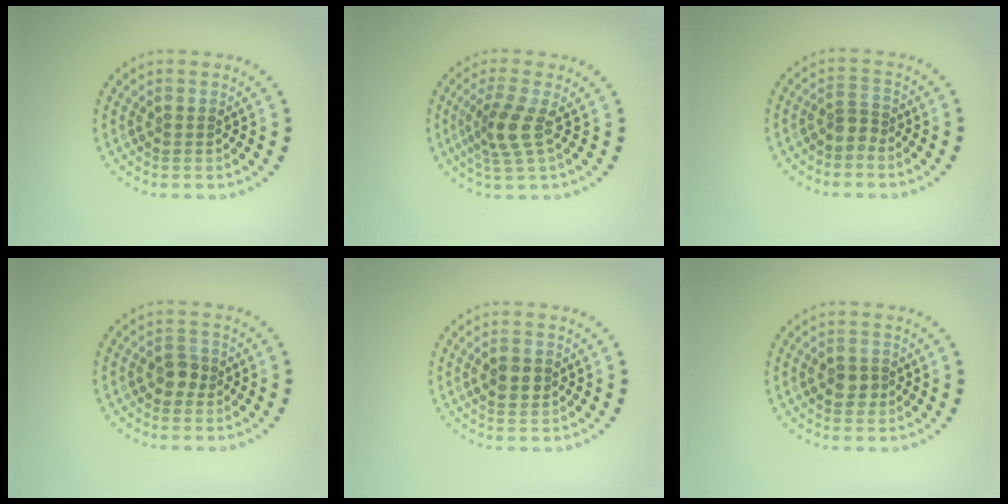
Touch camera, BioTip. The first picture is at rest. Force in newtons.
{"total": 2.8, "press": 2.0, "slide": 2.0}
{"total": 1.3, "press": 0.8, "slide": 1.0}
{"total": 1.5, "press": 1.4, "slide": 0.5}
{"total": 2.4, "press": 2.4, "slide": 0.1}
{"total": 1.7, "press": 1.6, "slide": 0.5}